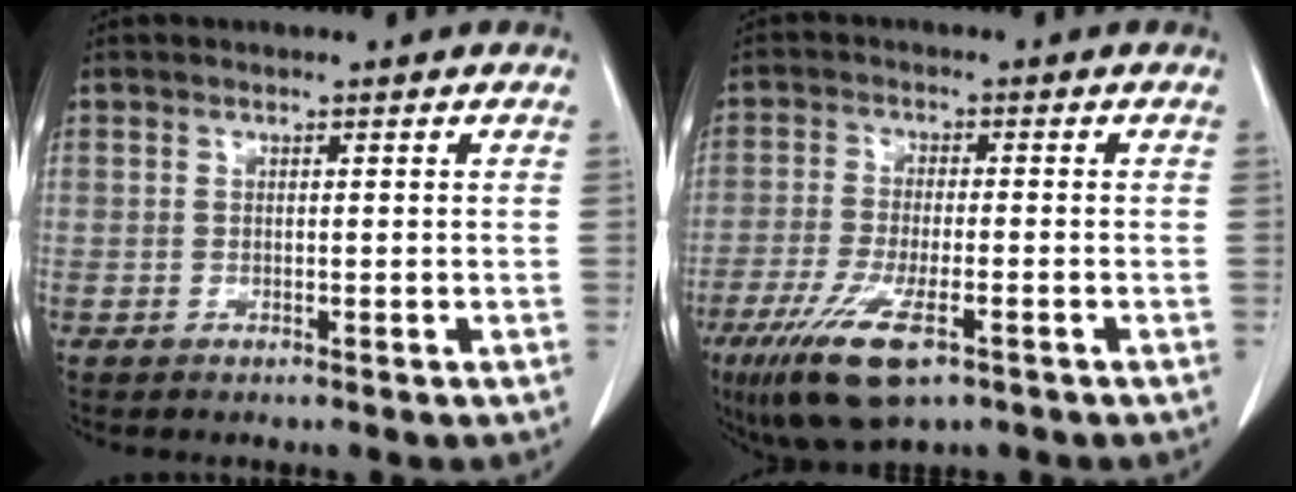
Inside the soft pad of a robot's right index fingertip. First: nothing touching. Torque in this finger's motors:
{"motor_torque": [1.09, -0.95, 0.27, 0.14]}